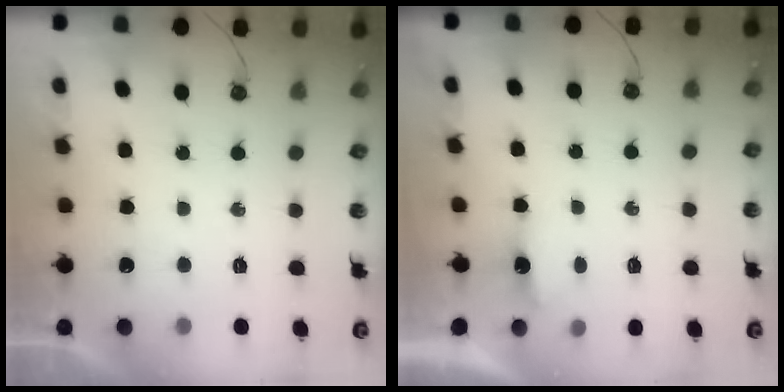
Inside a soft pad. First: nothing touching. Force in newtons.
{"total": 2.9, "press": 2.8, "slide": 0.6}